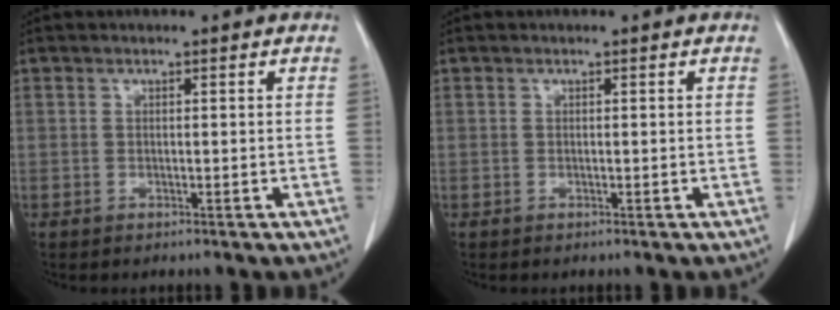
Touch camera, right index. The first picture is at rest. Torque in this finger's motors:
{"motor_torque": [-0.12, 0.17, 0.03, 0.01]}